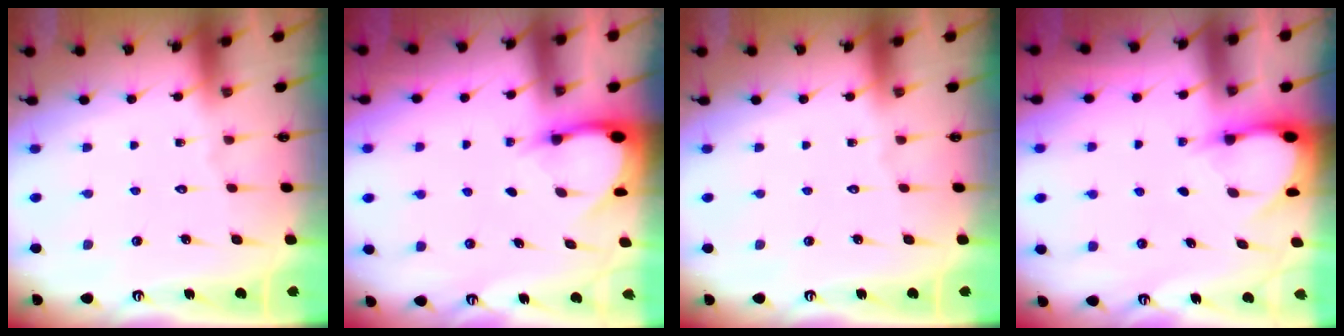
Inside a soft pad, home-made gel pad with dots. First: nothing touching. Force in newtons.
{"total": 3.5, "press": 3.5, "slide": 0.2}
{"total": 0.0}
{"total": 2.9, "press": 2.9, "slide": 0.3}